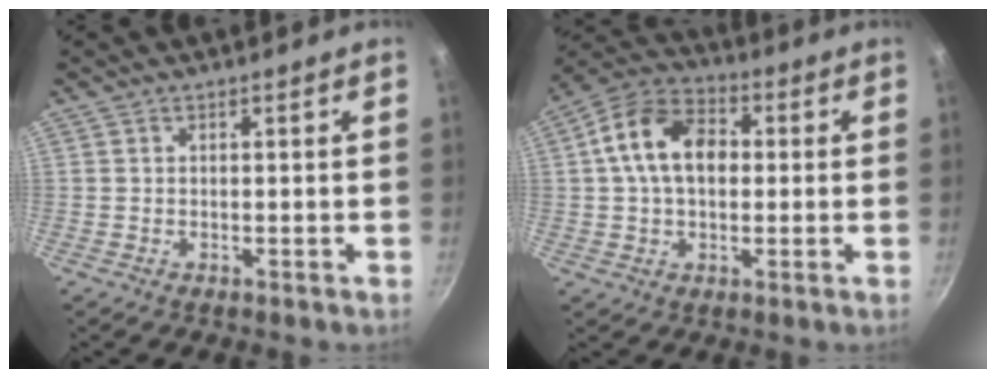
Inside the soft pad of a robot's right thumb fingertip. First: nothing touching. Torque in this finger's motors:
{"motor_torque": [0.25, 2.62, 0.98, -0.28, 0.43]}